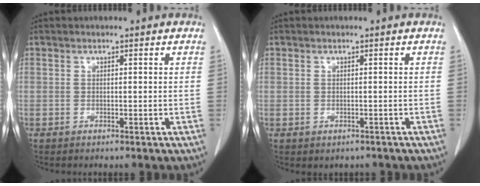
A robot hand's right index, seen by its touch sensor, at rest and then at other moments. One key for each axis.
{"total": 1.4, "fx": -0.7, "fy": 1.2, "fz": 0.2, "tx": -0.008, "ty": 0.003, "tz": -0.003}